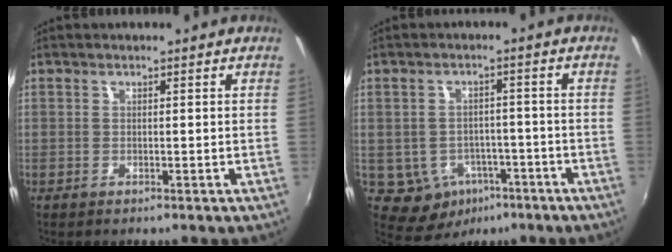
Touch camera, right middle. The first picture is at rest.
{"total": 8.4, "force": [-4.1, 6.8, 2.8], "torque": [-0.071, 0.007, -0.038]}